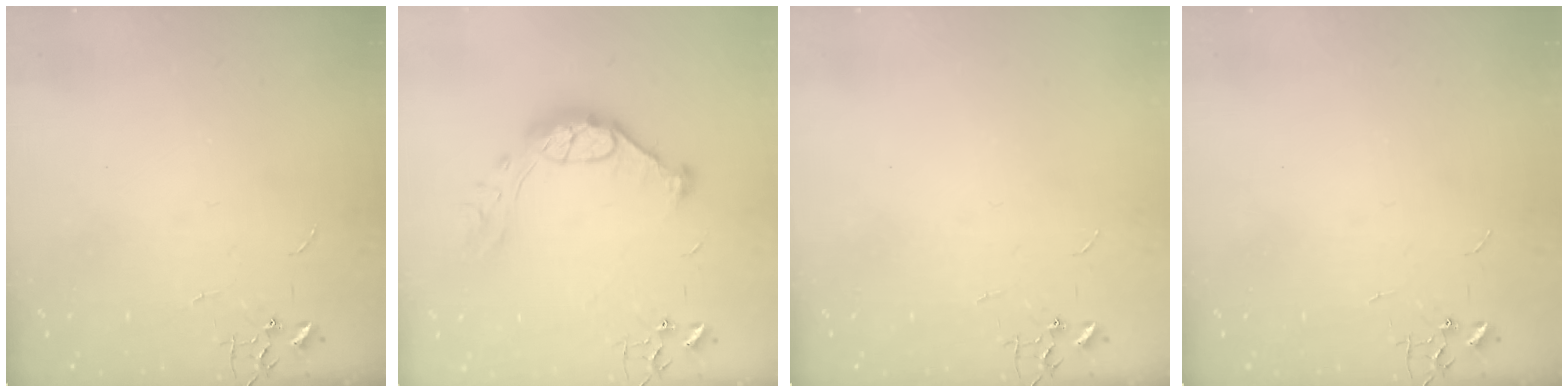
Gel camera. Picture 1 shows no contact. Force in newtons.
{"total": 12.9, "press": 12.8, "slide": 0.9}
{"total": 0.0}
{"total": 0.0}